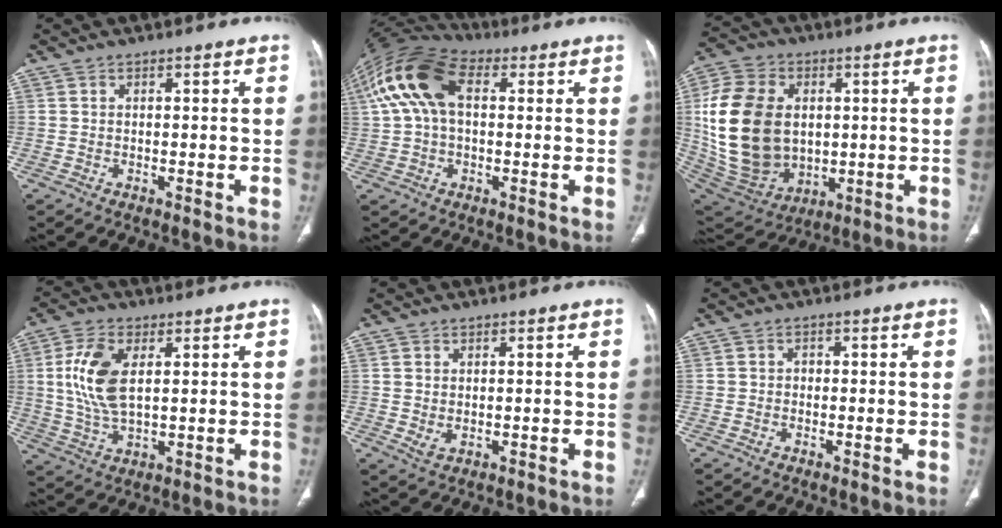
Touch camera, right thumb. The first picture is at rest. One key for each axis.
{"total": 14.8, "fx": 3.3, "fy": 8.9, "fz": 11.4, "tx": -0.236, "ty": 0.040, "tz": 0.057}
{"total": 22.9, "fx": 2.0, "fy": 16.6, "fz": 15.7, "tx": -0.304, "ty": -0.006, "tz": 0.061}
{"total": 10.5, "fx": 2.4, "fy": 5.3, "fz": 8.7, "tx": -0.187, "ty": -0.007, "tz": 0.049}
{"total": 2.0, "fx": 0.1, "fy": 1.2, "fz": 1.5, "tx": -0.034, "ty": -0.004, "tz": 0.011}
{"total": 0.8, "fx": -0.2, "fy": 0.7, "fz": 0.3, "tx": 0.001, "ty": 0.004, "tz": -0.007}